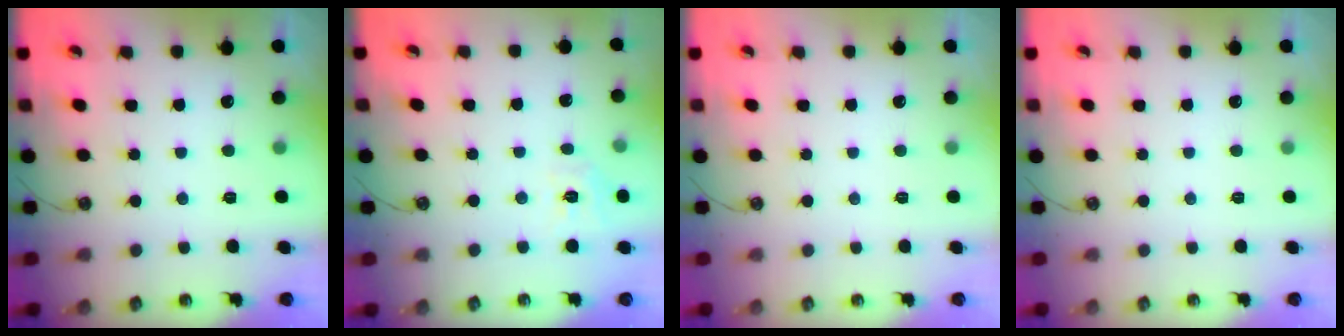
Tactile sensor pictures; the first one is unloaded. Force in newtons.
{"total": 7.4, "press": 7.3, "slide": 0.7}
{"total": 0.0}
{"total": 0.0}